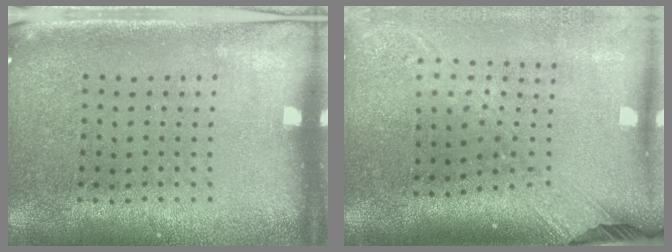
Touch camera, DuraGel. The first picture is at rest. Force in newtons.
{"total": 2.5, "press": 1.9, "slide": 1.7}